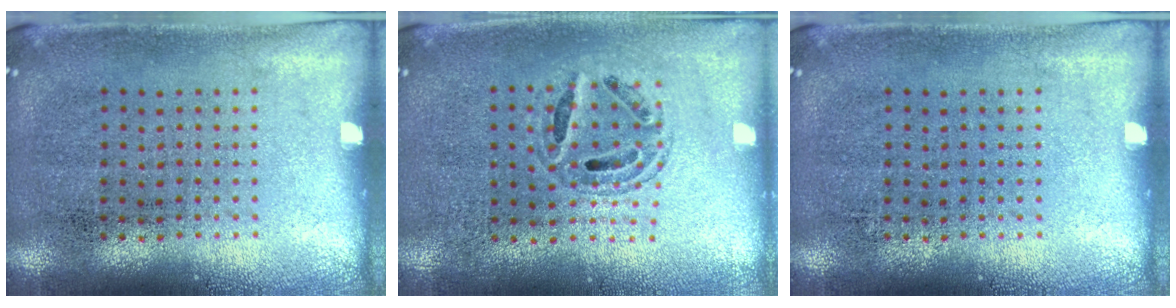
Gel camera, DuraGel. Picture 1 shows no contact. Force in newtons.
{"total": 0.7, "press": 0.7, "slide": 0.2}
{"total": 0.0}